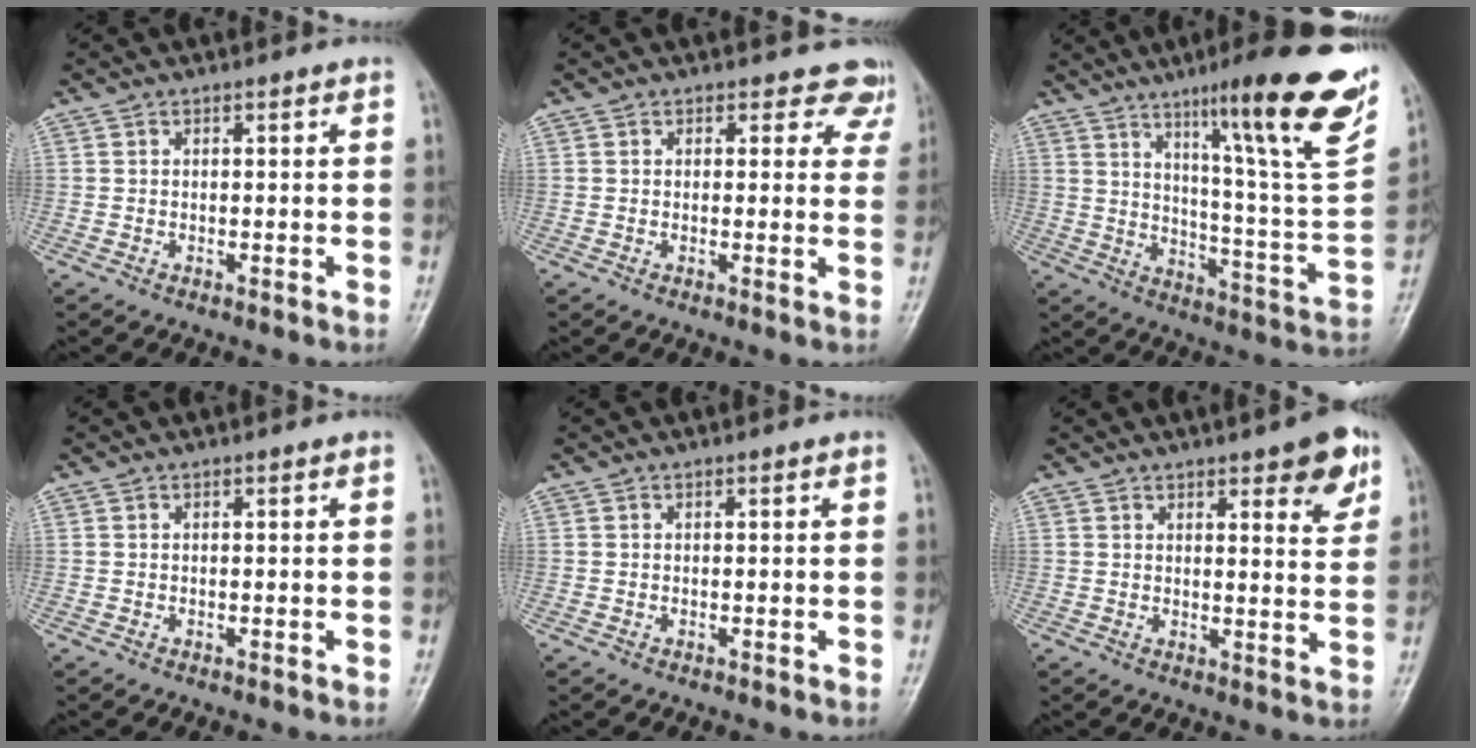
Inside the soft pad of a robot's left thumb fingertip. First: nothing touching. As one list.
[{"total": 5.4, "force": [4.4, 3.1, 0.3], "torque": [0.044, -0.019, 0.026]}, {"total": 25.7, "force": [14.3, 3.7, 21.0], "torque": [-0.274, -0.055, 0.214]}, {"total": 0.0}, {"total": 0.0}, {"total": 8.2, "force": [4.6, 2.4, 6.4], "torque": [-0.063, -0.023, 0.057]}]